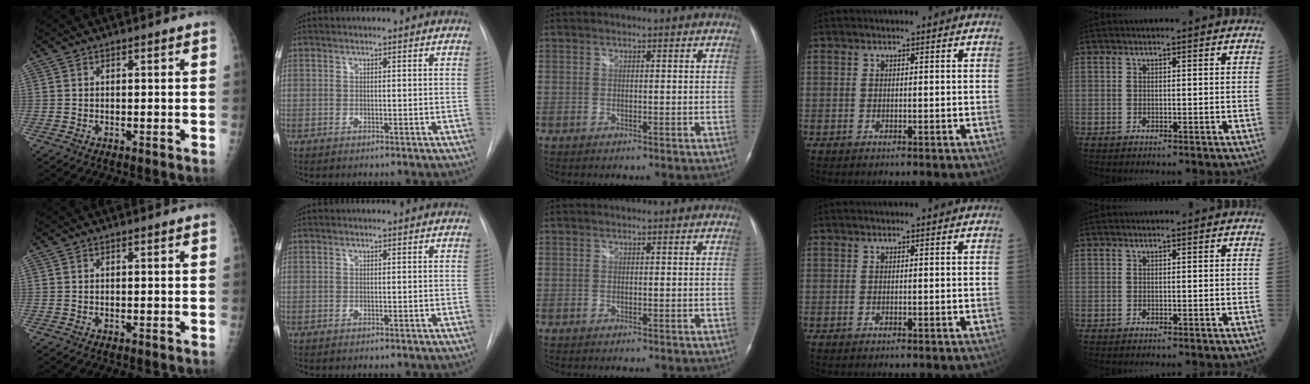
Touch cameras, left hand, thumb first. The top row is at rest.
{}